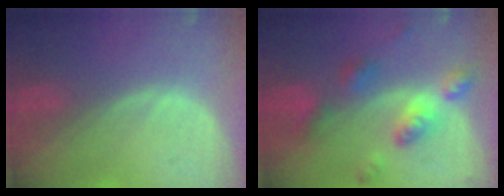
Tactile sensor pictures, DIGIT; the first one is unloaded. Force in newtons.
{"total": 7.2, "press": 7.2, "slide": 0.6}